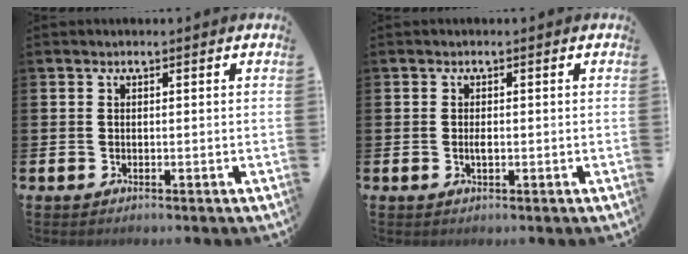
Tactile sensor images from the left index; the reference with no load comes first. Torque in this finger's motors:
{"motor_torque": [0.04, 0.01, 0.01, 0.01]}